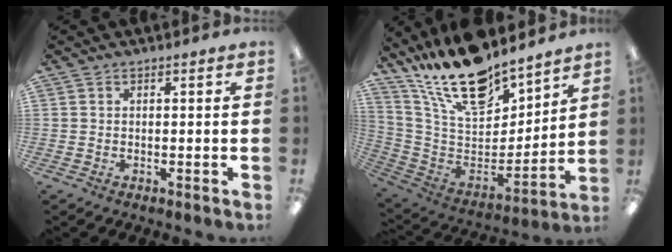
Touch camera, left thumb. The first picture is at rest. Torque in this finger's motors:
{"motor_torque": [0.56, 0.19, 1.48, -1.29, 0.18]}